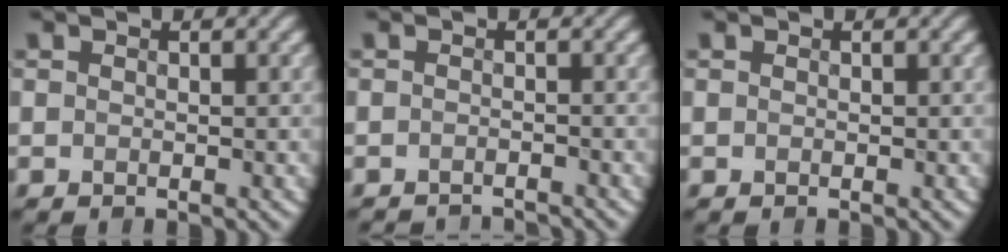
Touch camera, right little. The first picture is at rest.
{"total": 2.9, "force": [-2.9, 0.2, 0.3], "torque": [-0.006, -0.009, -0.045]}
{"total": 0.0}